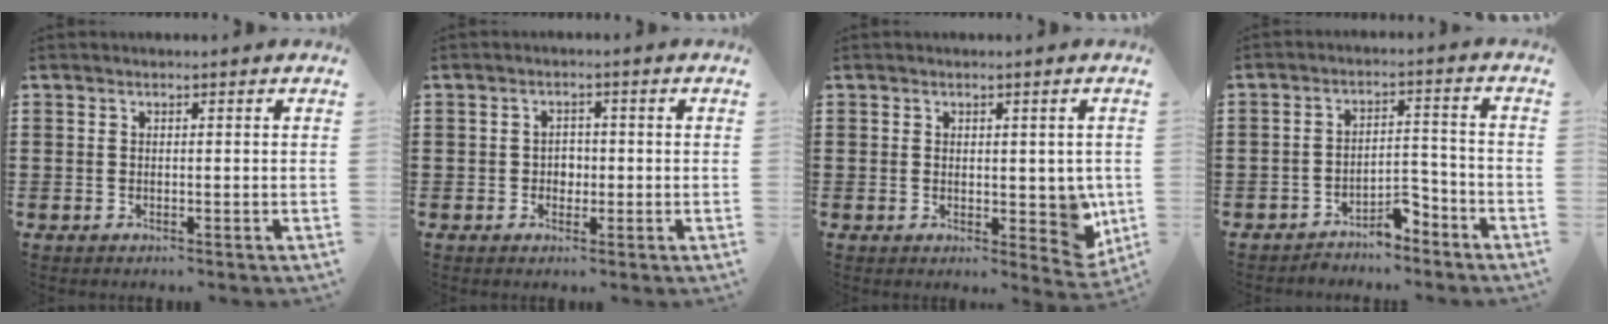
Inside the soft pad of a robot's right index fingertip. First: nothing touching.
{"total": 1.9, "force": [-0.3, 1.7, 0.9], "torque": [-0.021, 0.007, -0.009]}
{"total": 4.8, "force": [0.6, 3.0, 3.6], "torque": [-0.035, -0.002, 0.009]}
{"total": 4.6, "force": [-4.1, 1.2, 1.4], "torque": [-0.026, 0.013, -0.082]}